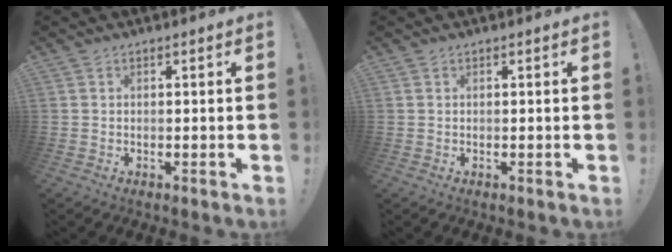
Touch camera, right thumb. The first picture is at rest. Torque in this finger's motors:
{"motor_torque": [-0.17, -0.25, -0.27, 0.18, -0.01]}